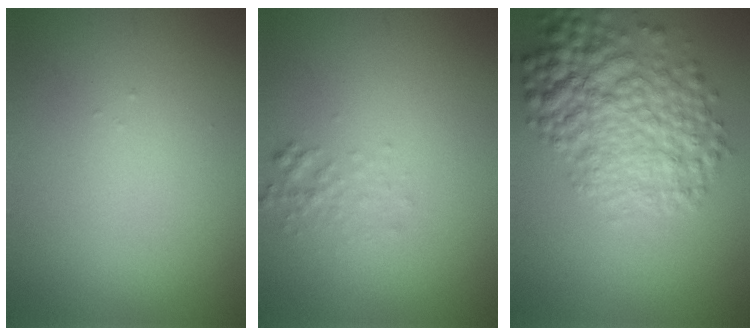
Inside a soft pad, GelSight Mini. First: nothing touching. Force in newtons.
{"total": 1.3, "press": 1.3, "slide": 0.1}
{"total": 7.7, "press": 7.7, "slide": 0.2}